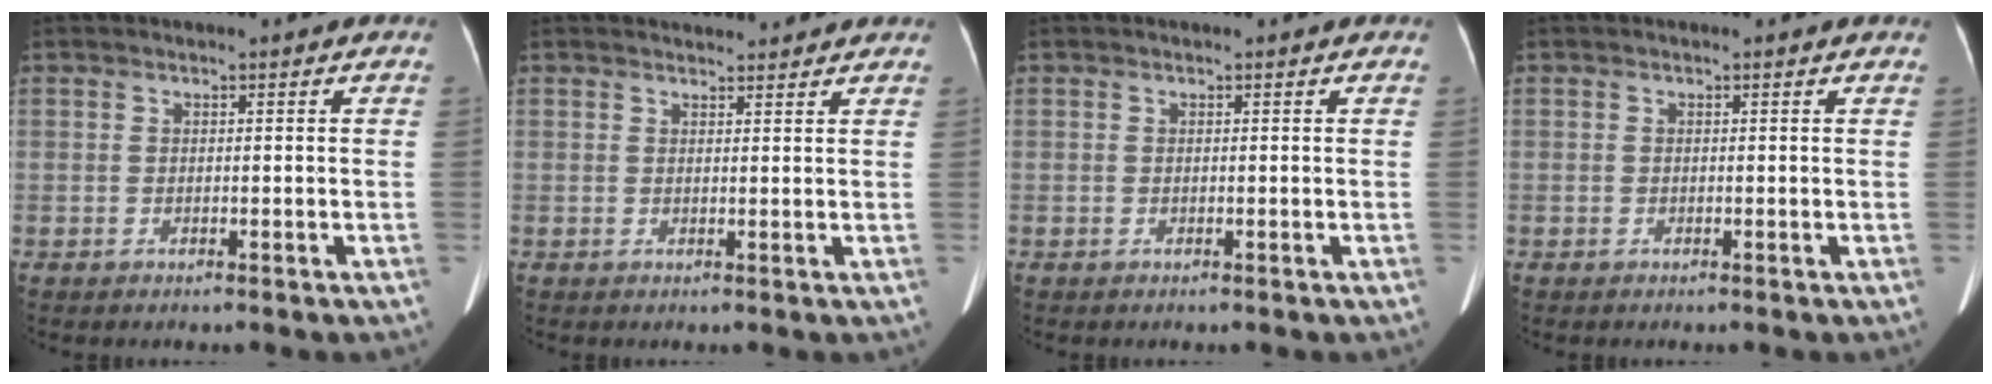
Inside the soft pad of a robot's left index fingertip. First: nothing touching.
{"total": 4.4, "force": [4.3, 0.7, 0.7], "torque": [-0.012, 0.018, 0.051]}
{"total": 0.8, "force": [0.8, 0.1, 0.2], "torque": [-0.010, 0.006, 0.005]}
{"total": 0.5, "force": [0.3, 0.5, 0.0], "torque": [-0.001, 0.004, 0.001]}